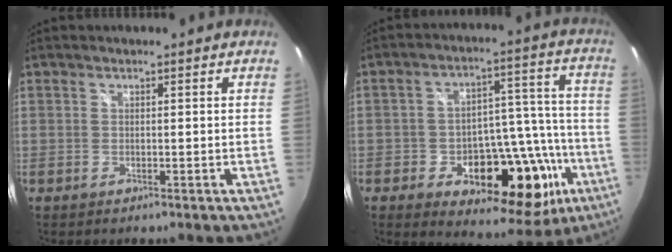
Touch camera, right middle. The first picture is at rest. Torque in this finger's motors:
{"motor_torque": [1.07, -1.07, 0.26, 0.11]}